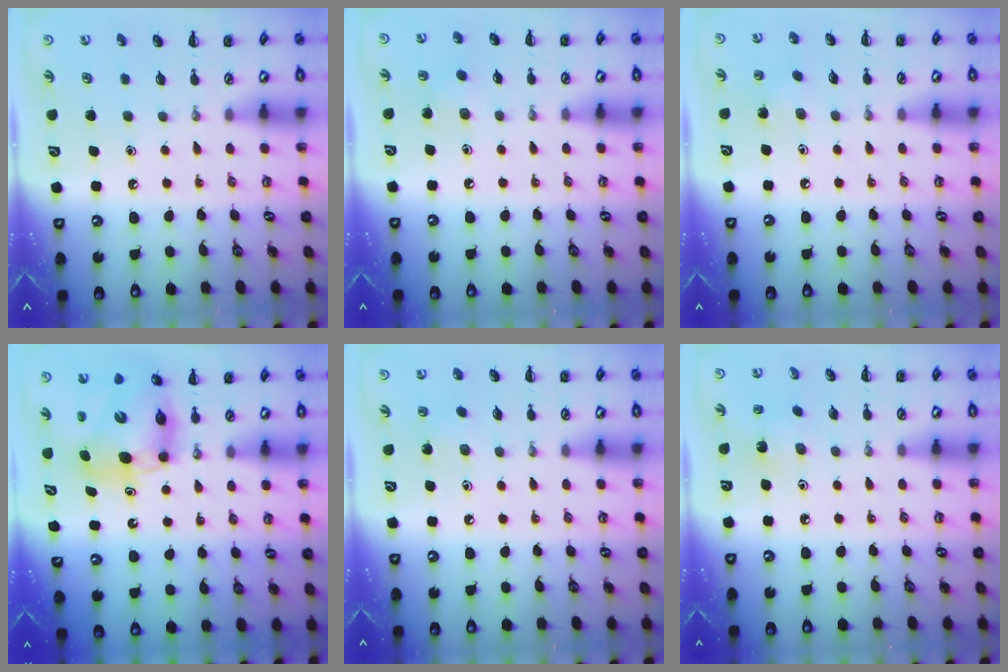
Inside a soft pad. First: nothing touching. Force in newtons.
{"total": 3.8, "press": 3.6, "slide": 1.1}
{"total": 3.8, "press": 3.7, "slide": 1.0}
{"total": 8.7, "press": 8.3, "slide": 2.5}
{"total": 5.3, "press": 5.1, "slide": 1.3}
{"total": 2.7, "press": 2.5, "slide": 0.9}